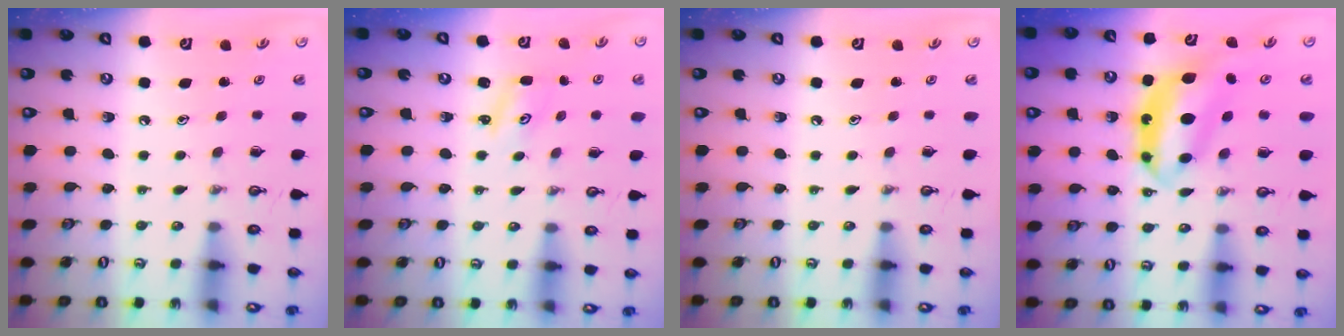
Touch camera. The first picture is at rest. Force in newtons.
{"total": 2.0, "press": 2.0, "slide": 0.2}
{"total": 0.0}
{"total": 8.3, "press": 8.3, "slide": 0.7}